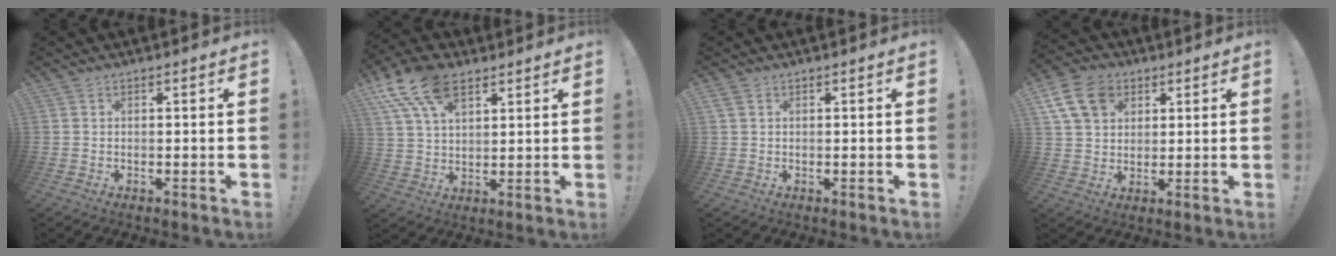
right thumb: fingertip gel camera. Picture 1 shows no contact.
{"total": 13.9, "force": [7.9, 7.5, 8.7], "torque": [-0.165, -0.022, 0.147]}
{"total": 1.5, "force": [0.8, 1.0, 0.9], "torque": [-0.019, 0.003, 0.015]}
{"total": 12.9, "force": [5.6, 9.7, 6.3], "torque": [-0.106, -0.020, 0.112]}